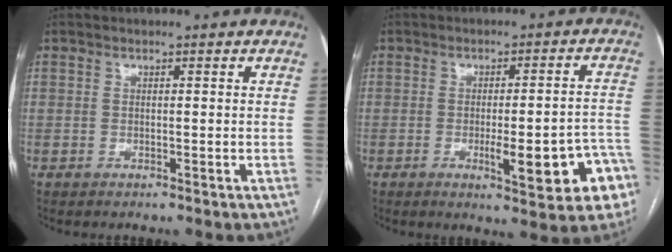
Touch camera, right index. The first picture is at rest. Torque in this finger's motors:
{"motor_torque": [1.25, -0.74, 0.29, 0.06]}